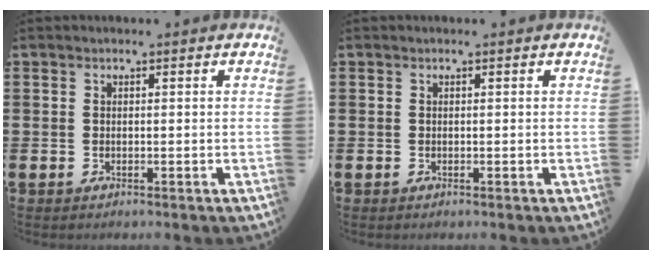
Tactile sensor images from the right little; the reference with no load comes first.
{"total": 0.0}